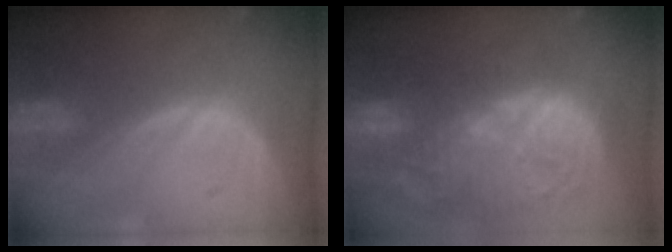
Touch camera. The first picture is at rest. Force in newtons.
{"total": 15.0, "press": 13.0, "slide": 7.4}